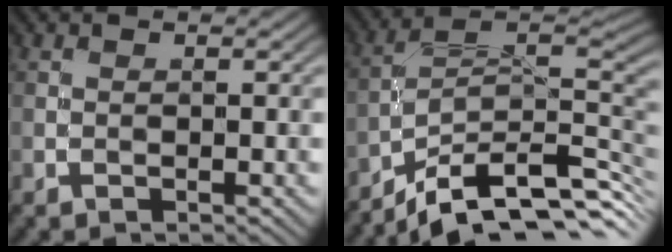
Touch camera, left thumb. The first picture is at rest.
{"total": 11.7, "force": [-7.0, 4.0, 8.4], "torque": [-0.155, 0.004, -0.117]}